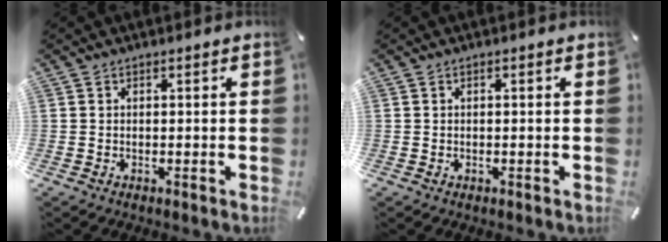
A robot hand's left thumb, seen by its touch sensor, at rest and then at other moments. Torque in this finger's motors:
{"motor_torque": [-0.05, -0.22, 0.11, 0.03, -0.01]}